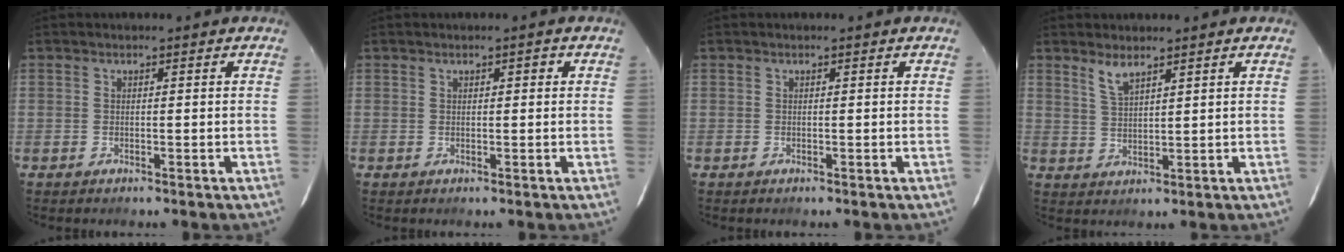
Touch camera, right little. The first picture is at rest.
{"total": 1.0, "force": [0.4, 0.6, 0.6], "torque": [-0.007, 0.005, 0.006]}
{"total": 0.0}
{"total": 3.4, "force": [2.8, 0.6, 1.9], "torque": [-0.039, 0.001, 0.056]}